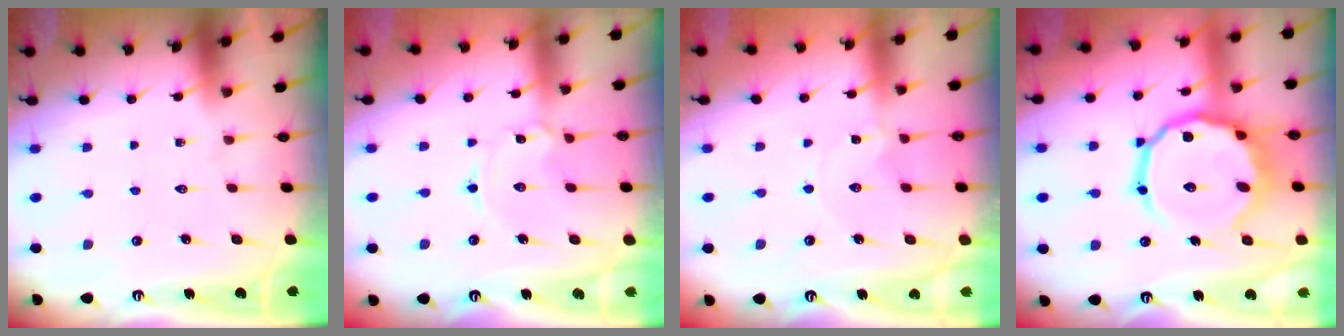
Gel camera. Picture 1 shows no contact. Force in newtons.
{"total": 1.3, "press": 1.3, "slide": 0.0}
{"total": 0.0}
{"total": 18.2, "press": 18.0, "slide": 2.7}